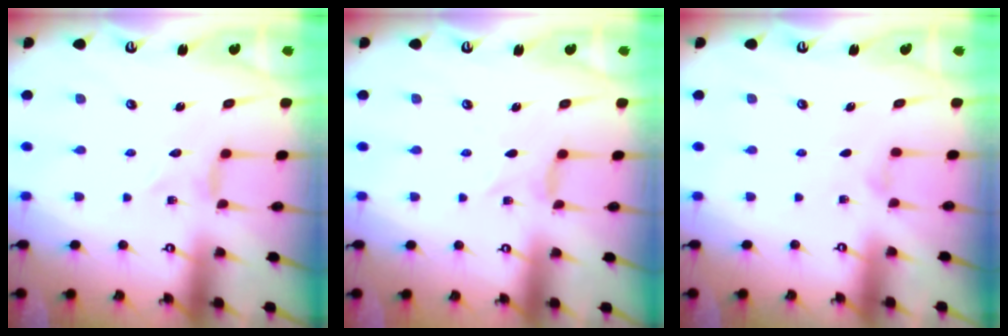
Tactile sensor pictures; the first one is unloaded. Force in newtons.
{"total": 0.0}
{"total": 2.0, "press": 2.0, "slide": 0.4}